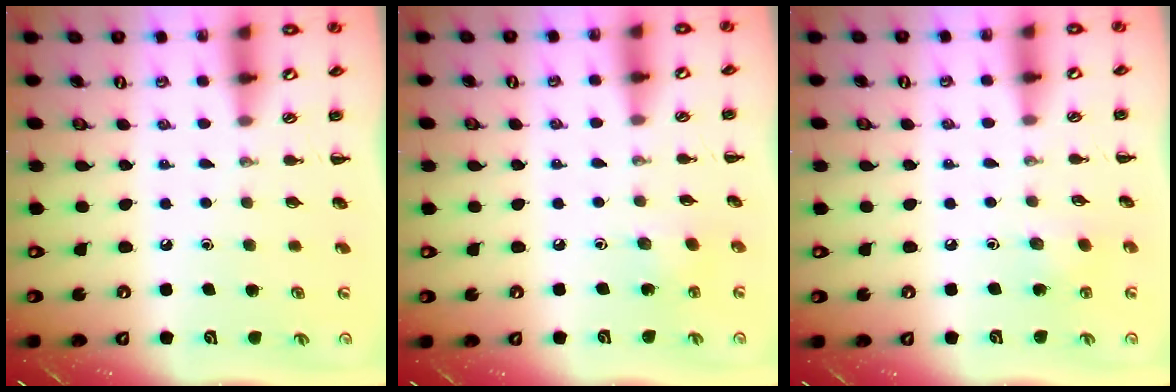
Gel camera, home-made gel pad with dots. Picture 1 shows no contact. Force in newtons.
{"total": 3.3, "press": 3.2, "slide": 1.1}
{"total": 4.0, "press": 3.9, "slide": 0.9}